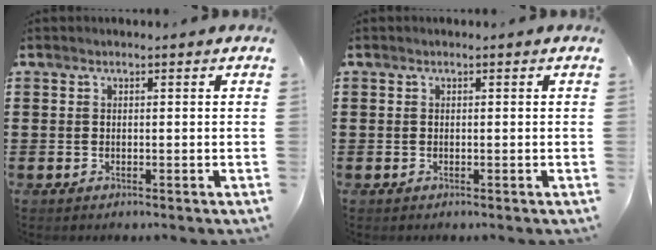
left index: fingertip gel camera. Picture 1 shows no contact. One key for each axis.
{"total": 0.0}